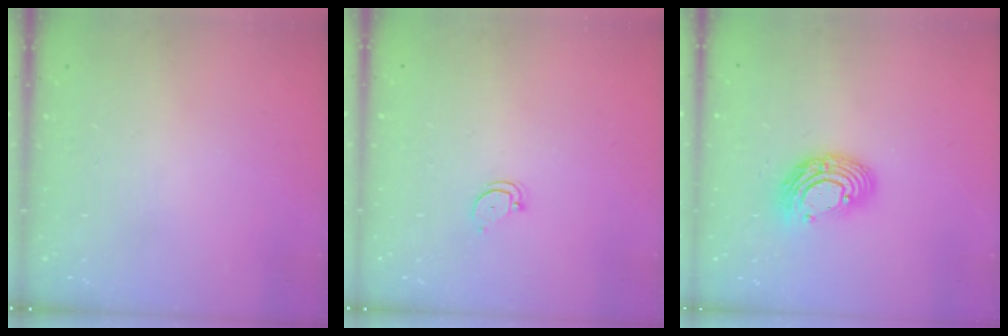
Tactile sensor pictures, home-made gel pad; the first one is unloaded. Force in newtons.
{"total": 2.3, "press": 2.3, "slide": 0.2}
{"total": 11.3, "press": 11.2, "slide": 1.1}